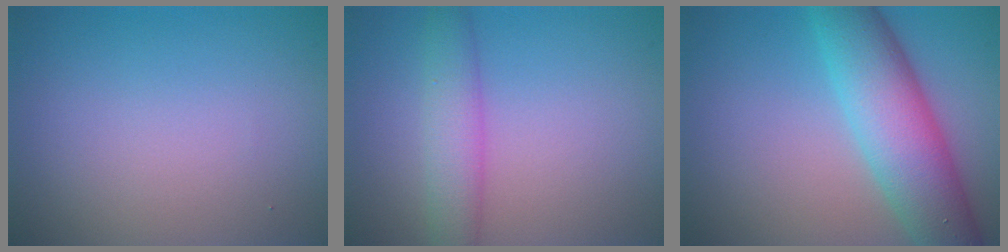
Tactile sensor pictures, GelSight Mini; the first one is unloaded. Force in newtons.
{"total": 3.7, "press": 3.6, "slide": 0.2}
{"total": 6.8, "press": 6.8, "slide": 0.1}